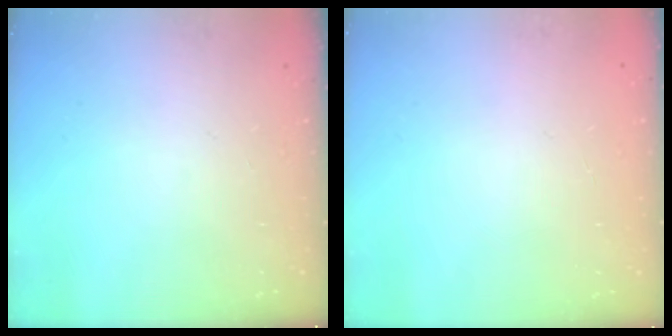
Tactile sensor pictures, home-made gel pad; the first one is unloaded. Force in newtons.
{"total": 0.0}